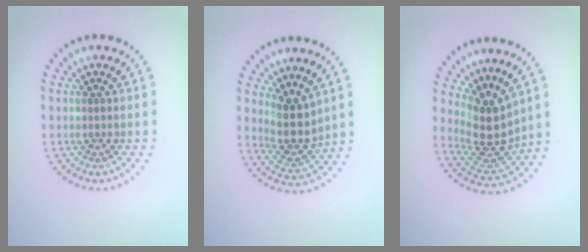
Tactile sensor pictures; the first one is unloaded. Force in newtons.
{"total": 3.7, "press": 2.9, "slide": 2.3}
{"total": 4.1, "press": 3.1, "slide": 2.7}